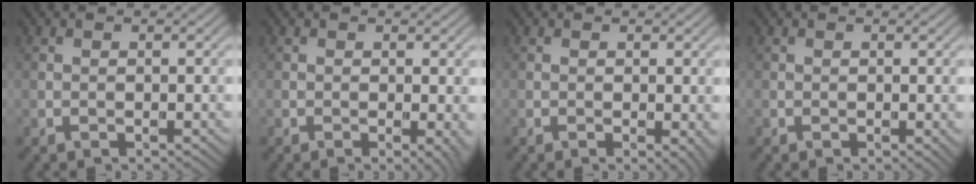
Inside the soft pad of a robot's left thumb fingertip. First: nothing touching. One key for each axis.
{"total": 2.1, "fx": -0.3, "fy": 0.5, "fz": 2.0, "tx": -0.030, "ty": -0.008, "tz": -0.004}
{"total": 1.7, "fx": -0.2, "fy": 0.7, "fz": 1.6, "tx": -0.017, "ty": -0.008, "tz": -0.002}
{"total": 0.9, "fx": 0.0, "fy": 0.4, "fz": 0.8, "tx": -0.008, "ty": -0.005, "tz": 0.000}